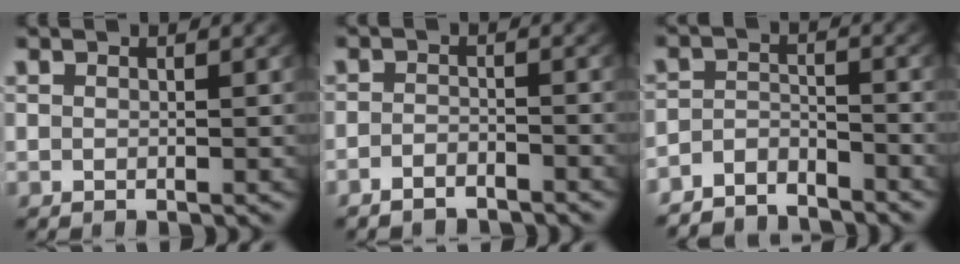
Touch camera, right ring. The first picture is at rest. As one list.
[{"total": 2.6, "force": [-2.5, 0.6, 0.3], "torque": [-0.009, -0.010, -0.042]}, {"total": 4.7, "force": [-4.0, 2.1, 1.2], "torque": [-0.019, -0.015, -0.070]}]